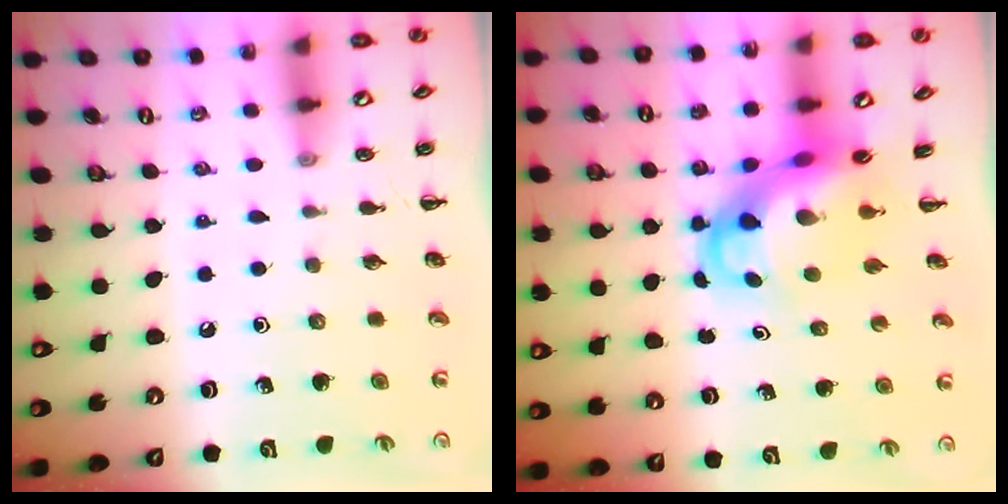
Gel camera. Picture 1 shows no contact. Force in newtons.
{"total": 5.7, "press": 5.5, "slide": 1.5}